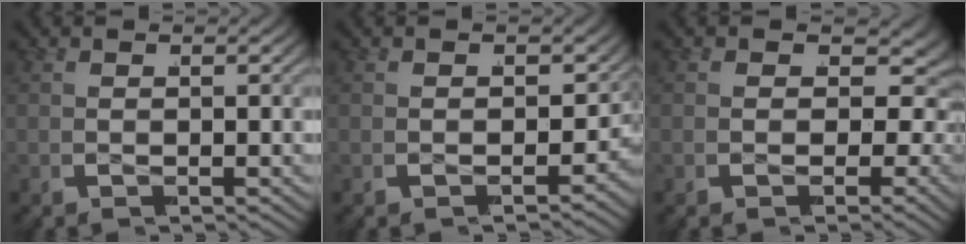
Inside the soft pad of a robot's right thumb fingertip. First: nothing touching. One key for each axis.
{"total": 6.0, "fx": -0.3, "fy": 4.2, "fz": 4.2, "tx": -0.055, "ty": -0.014, "tz": 0.000}
{"total": 8.5, "fx": -1.0, "fy": 5.7, "fz": 6.2, "tx": -0.095, "ty": -0.019, "tz": -0.005}